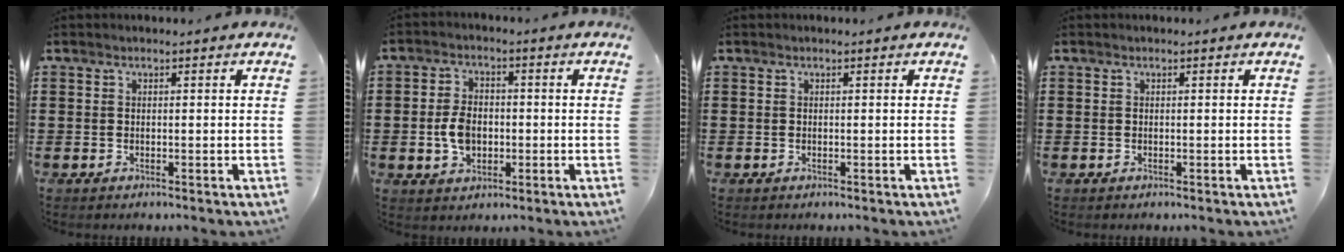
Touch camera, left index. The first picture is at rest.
{"total": 5.2, "force": [-0.7, 3.4, 3.8], "torque": [-0.087, 0.003, -0.016]}
{"total": 0.0}
{"total": 0.0}